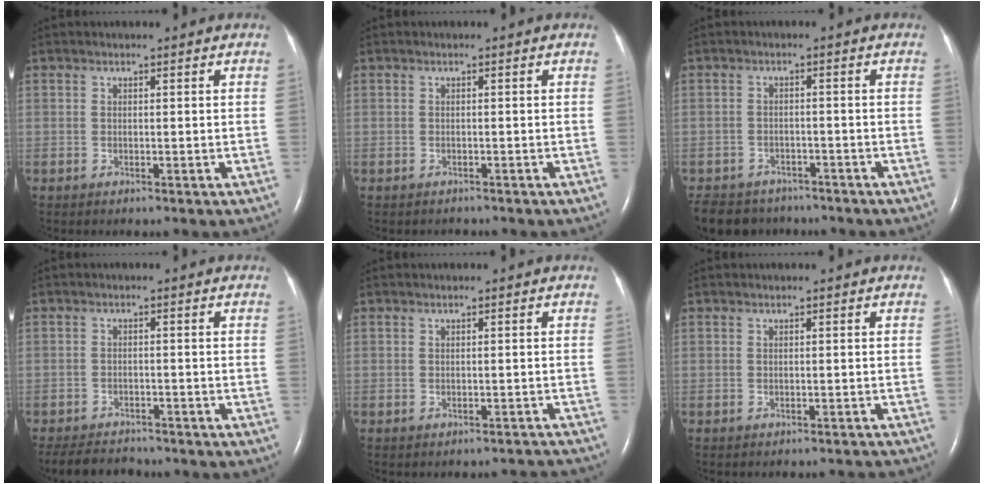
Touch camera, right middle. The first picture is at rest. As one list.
[{"total": 1.0, "force": [-0.9, 0.4, -0.1], "torque": [-0.006, 0.000, -0.015]}, {"total": 9.3, "force": [-8.0, 4.5, 1.7], "torque": [-0.039, 0.000, -0.108]}, {"total": 7.3, "force": [-6.8, 2.0, 1.8], "torque": [-0.032, -0.008, -0.101]}, {"total": 3.1, "force": [-3.0, 0.9, 0.1], "torque": [0.004, 0.000, -0.030]}, {"total": 3.8, "force": [-3.6, 0.7, 0.7], "torque": [-0.010, -0.008, -0.037]}]